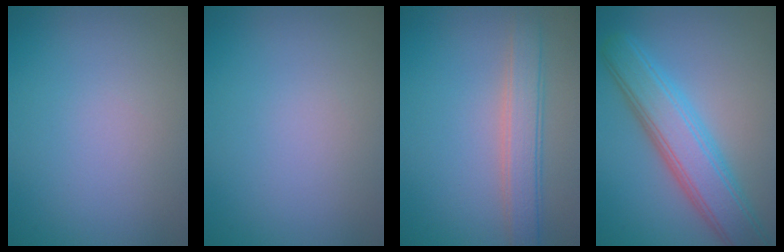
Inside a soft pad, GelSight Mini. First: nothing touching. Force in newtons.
{"total": 0.0}
{"total": 3.4, "press": 3.4, "slide": 0.1}
{"total": 6.4, "press": 6.4, "slide": 0.4}